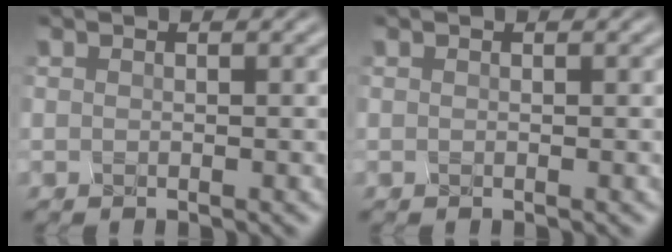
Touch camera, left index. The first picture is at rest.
{"total": 0.0}